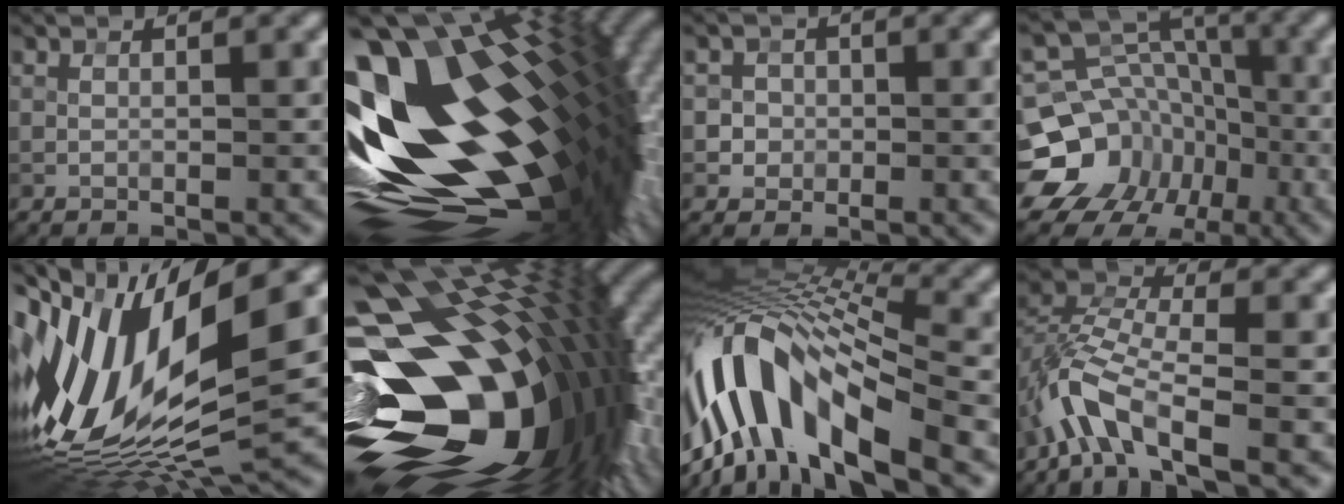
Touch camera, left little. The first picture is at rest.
{"total": 20.1, "force": [1.8, 9.8, 17.5], "torque": [-0.318, -0.018, 0.034]}
{"total": 2.4, "force": [-0.3, 2.4, 0.3], "torque": [0.009, 0.009, -0.010]}
{"total": 13.1, "force": [-4.9, 11.2, 4.6], "torque": [-0.082, -0.006, -0.091]}
{"total": 16.3, "force": [0.3, 7.0, 14.7], "torque": [-0.309, -0.008, 0.004]}
{"total": 19.9, "force": [-3.6, 13.1, 14.5], "torque": [-0.263, -0.013, -0.054]}
{"total": 13.5, "force": [-3.6, 5.7, 11.7], "torque": [-0.225, 0.030, -0.068]}
{"total": 5.2, "force": [-3.5, 1.6, 3.4], "torque": [-0.076, 0.007, -0.077]}